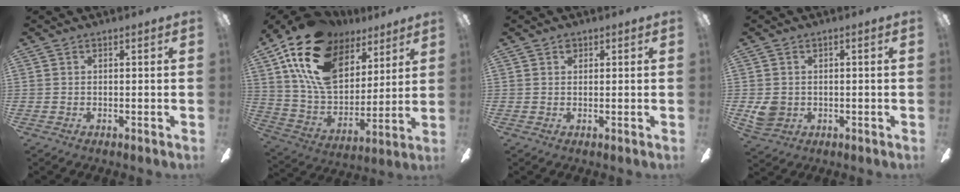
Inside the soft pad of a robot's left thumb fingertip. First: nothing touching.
{"total": 21.4, "force": [11.9, 12.9, 12.2], "torque": [-0.234, -0.058, 0.218]}
{"total": 1.5, "force": [0.8, 1.0, 0.7], "torque": [-0.008, 0.000, 0.013]}
{"total": 4.4, "force": [0.0, 3.9, 2.0], "torque": [-0.036, 0.004, 0.003]}